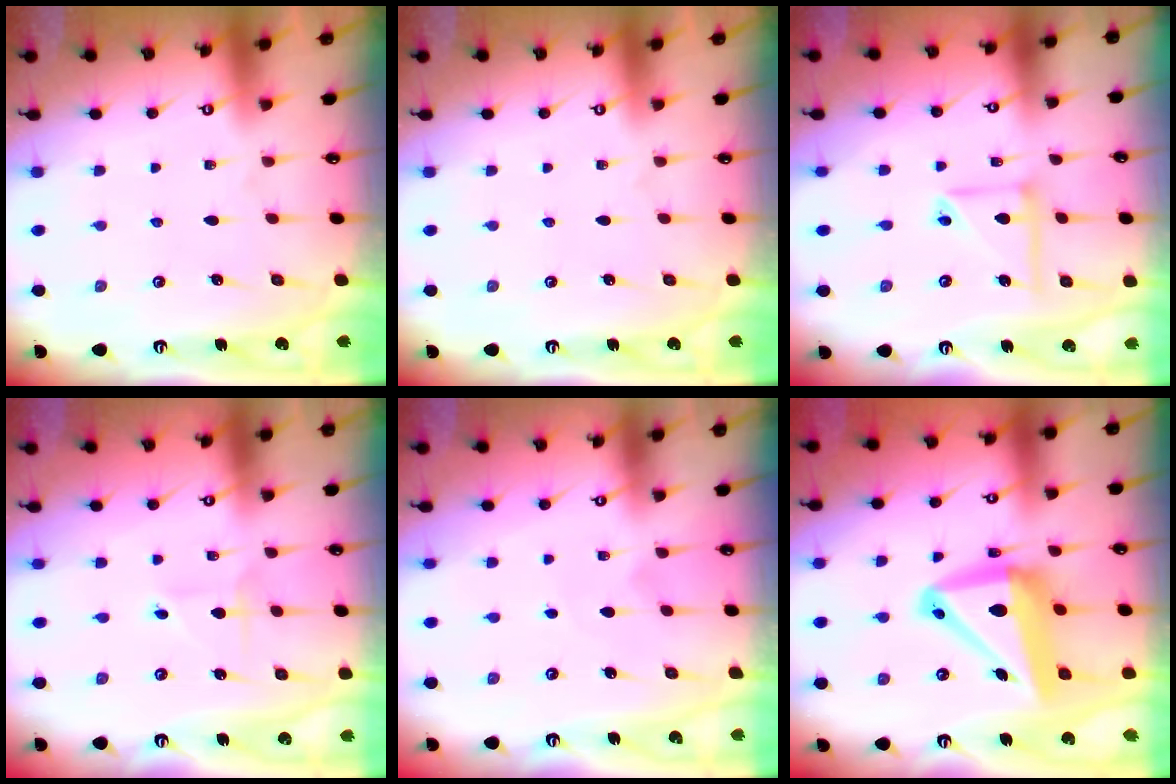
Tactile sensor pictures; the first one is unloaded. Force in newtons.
{"total": 0.0}
{"total": 8.4, "press": 8.3, "slide": 0.6}
{"total": 2.0, "press": 2.0, "slide": 0.1}
{"total": 3.6, "press": 3.5, "slide": 0.4}
{"total": 16.1, "press": 15.6, "slide": 3.9}